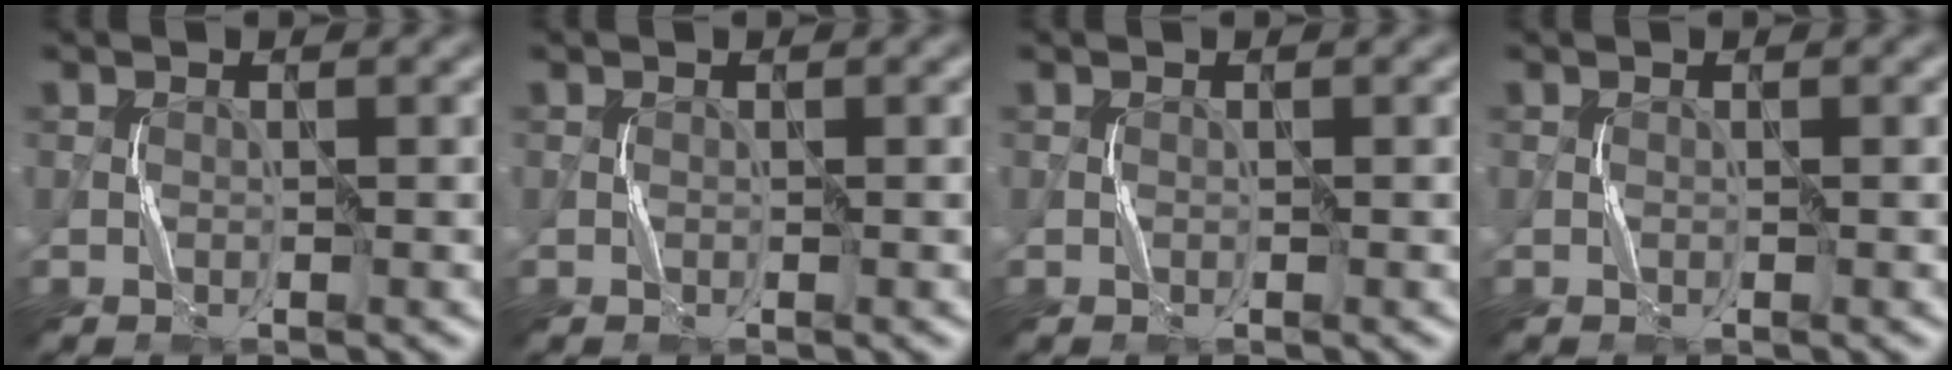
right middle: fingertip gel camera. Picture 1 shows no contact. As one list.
[{"total": 0.0}, {"total": 0.0}, {"total": 0.0}]